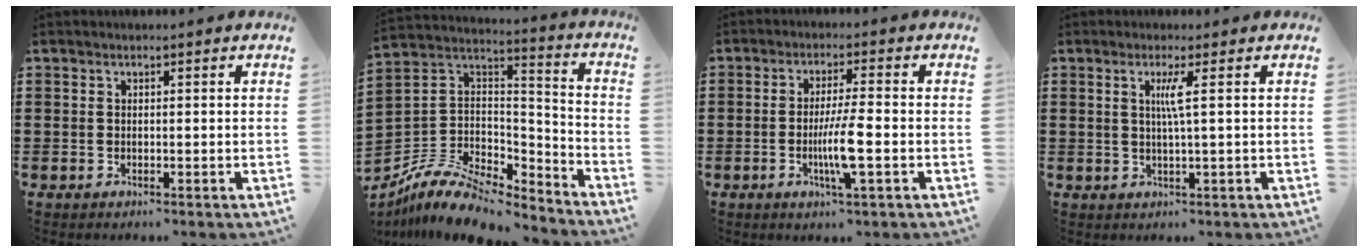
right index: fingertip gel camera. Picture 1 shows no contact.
{"total": 10.6, "force": [-8.4, 4.4, 4.7], "torque": [-0.105, 0.020, -0.163]}
{"total": 6.3, "force": [-1.7, 0.2, 6.1], "torque": [-0.116, -0.013, -0.034]}
{"total": 2.9, "force": [0.6, -0.6, 2.8], "torque": [-0.056, -0.005, 0.005]}